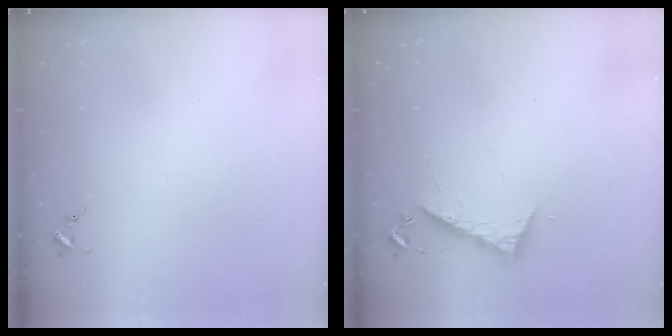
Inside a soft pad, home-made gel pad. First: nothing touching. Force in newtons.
{"total": 7.7, "press": 7.6, "slide": 0.6}